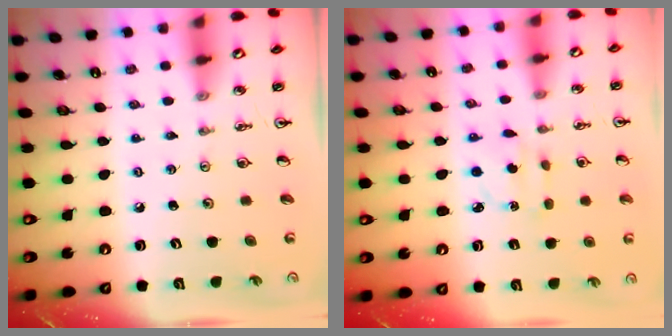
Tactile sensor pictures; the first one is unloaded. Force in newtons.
{"total": 2.9, "press": 2.9, "slide": 0.6}